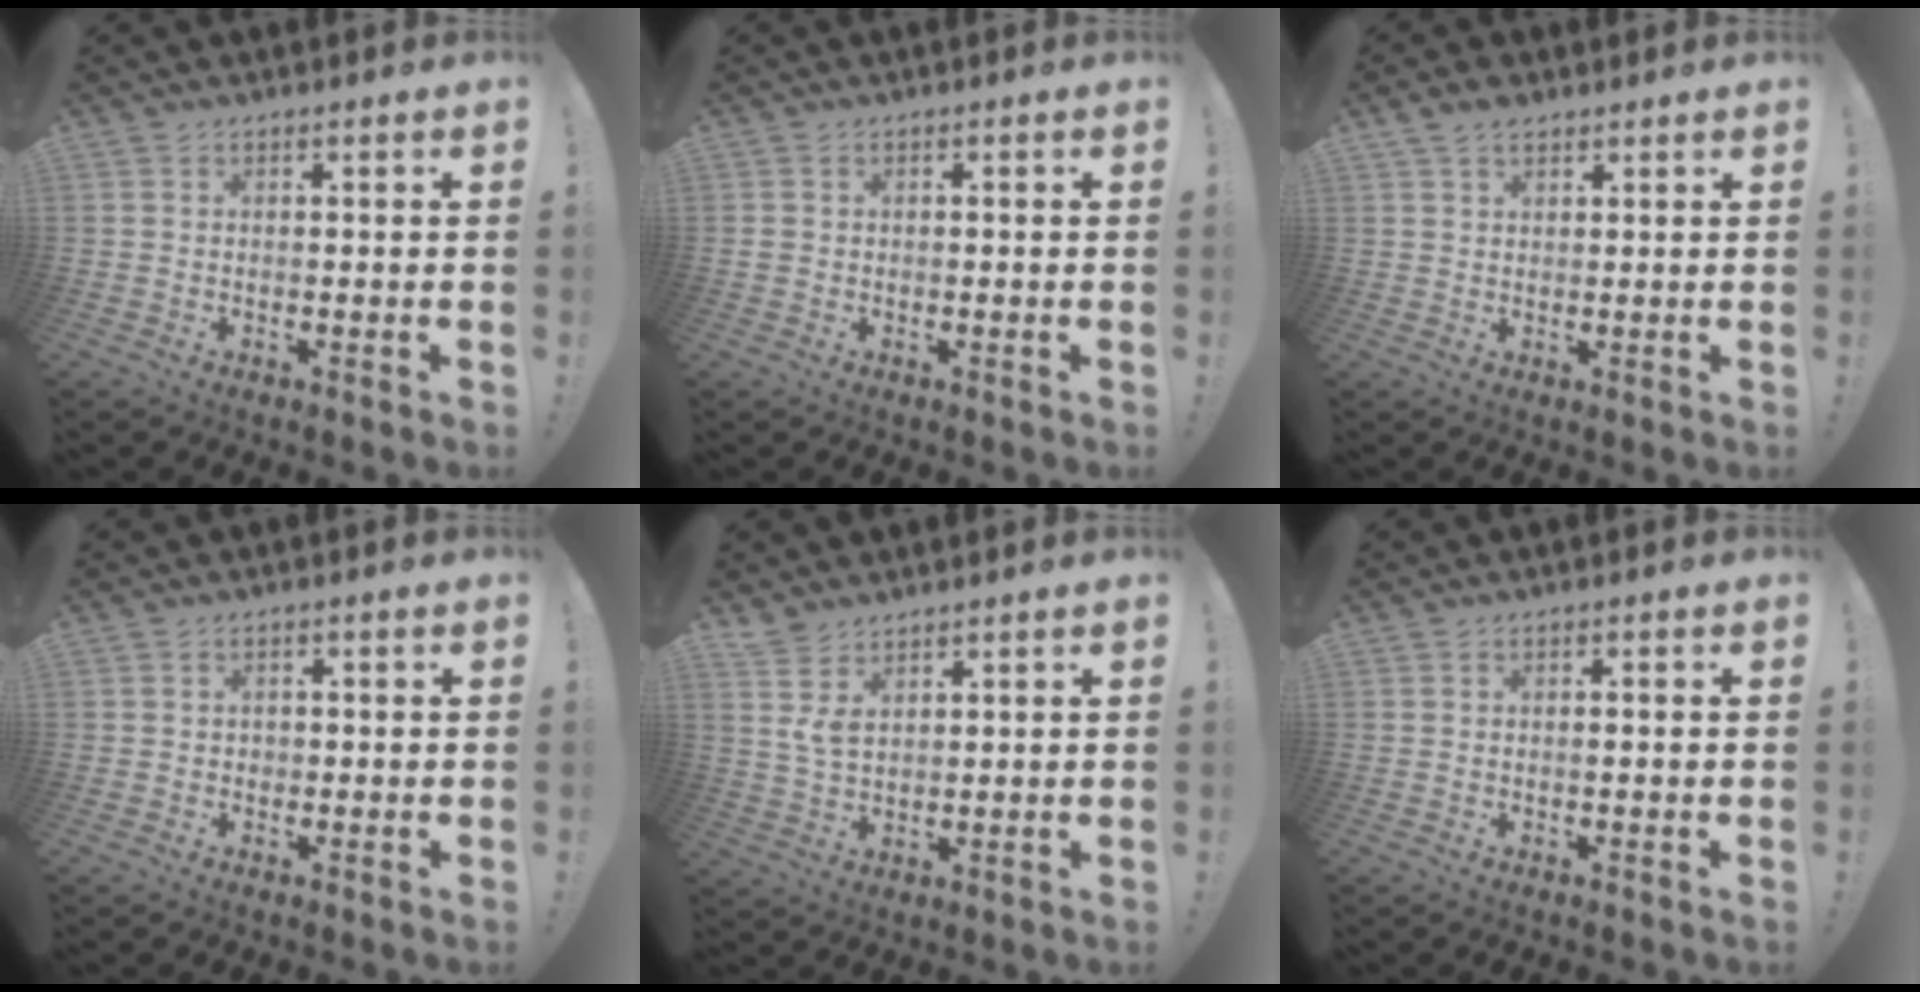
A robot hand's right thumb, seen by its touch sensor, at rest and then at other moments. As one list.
[{"total": 1.4, "force": [-0.5, 1.0, 0.7], "torque": [-0.011, 0.006, -0.009]}, {"total": 3.4, "force": [2.4, 1.9, 1.5], "torque": [-0.021, -0.008, 0.044]}, {"total": 1.4, "force": [-0.5, 1.1, 0.6], "torque": [-0.008, 0.005, -0.010]}, {"total": 5.8, "force": [3.5, 2.8, 3.7], "torque": [-0.079, -0.017, 0.066]}, {"total": 1.0, "force": [-0.5, 0.0, 0.9], "torque": [-0.016, 0.000, -0.009]}]